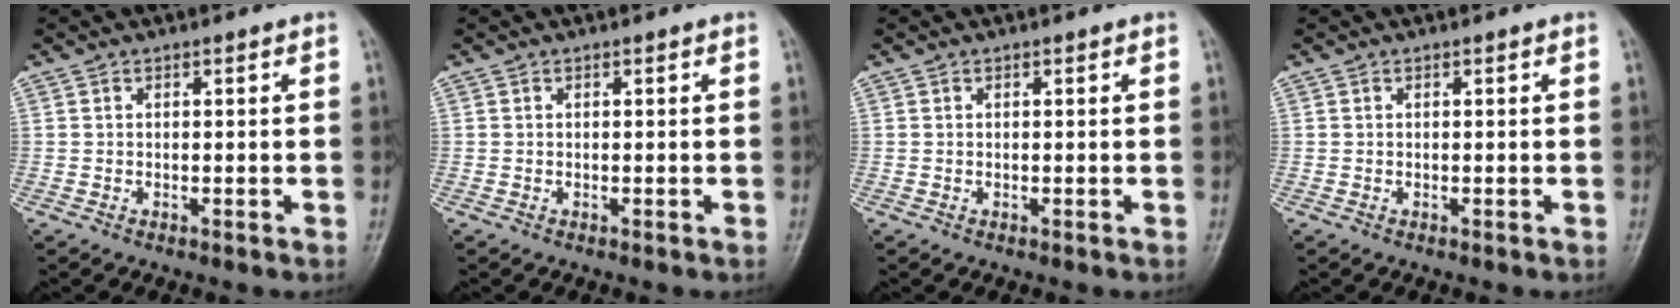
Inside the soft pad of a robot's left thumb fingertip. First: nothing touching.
{"total": 0.0}
{"total": 0.0}
{"total": 0.0}